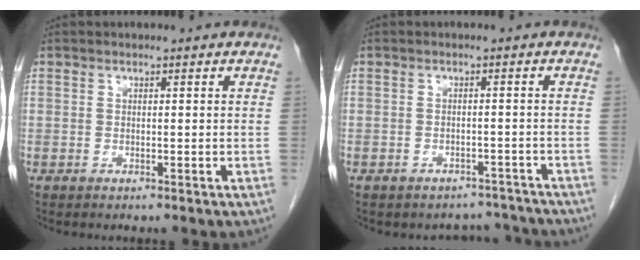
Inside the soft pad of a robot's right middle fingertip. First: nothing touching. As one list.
[{"total": 5.5, "force": [-4.9, 2.4, -0.4], "torque": [0.017, 0.019, -0.053]}]